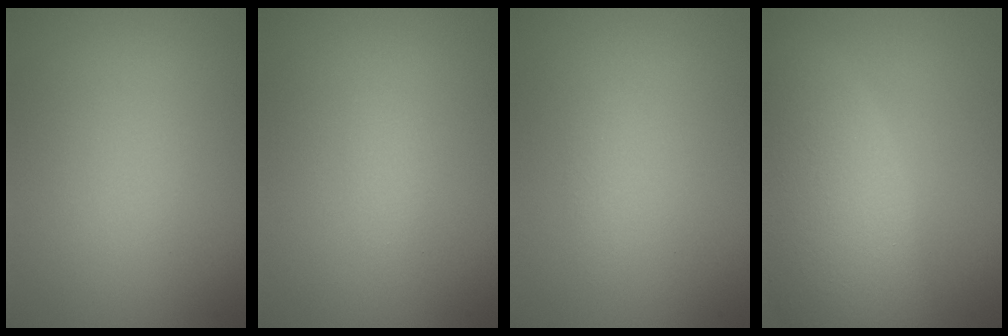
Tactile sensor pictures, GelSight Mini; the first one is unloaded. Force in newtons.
{"total": 0.9, "press": 0.9, "slide": 0.0}
{"total": 1.0, "press": 1.0, "slide": 0.0}
{"total": 11.8, "press": 11.7, "slide": 1.0}